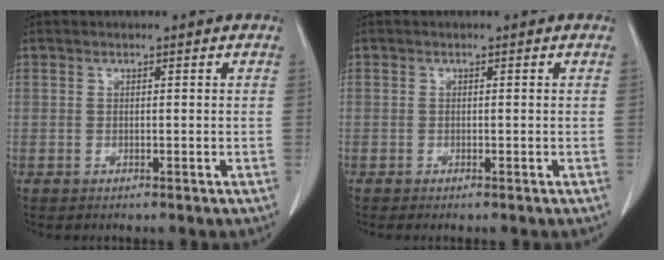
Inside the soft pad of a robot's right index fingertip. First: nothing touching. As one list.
[{"total": 0.6, "force": [-0.4, 0.0, 0.4], "torque": [-0.010, -0.002, -0.008]}]